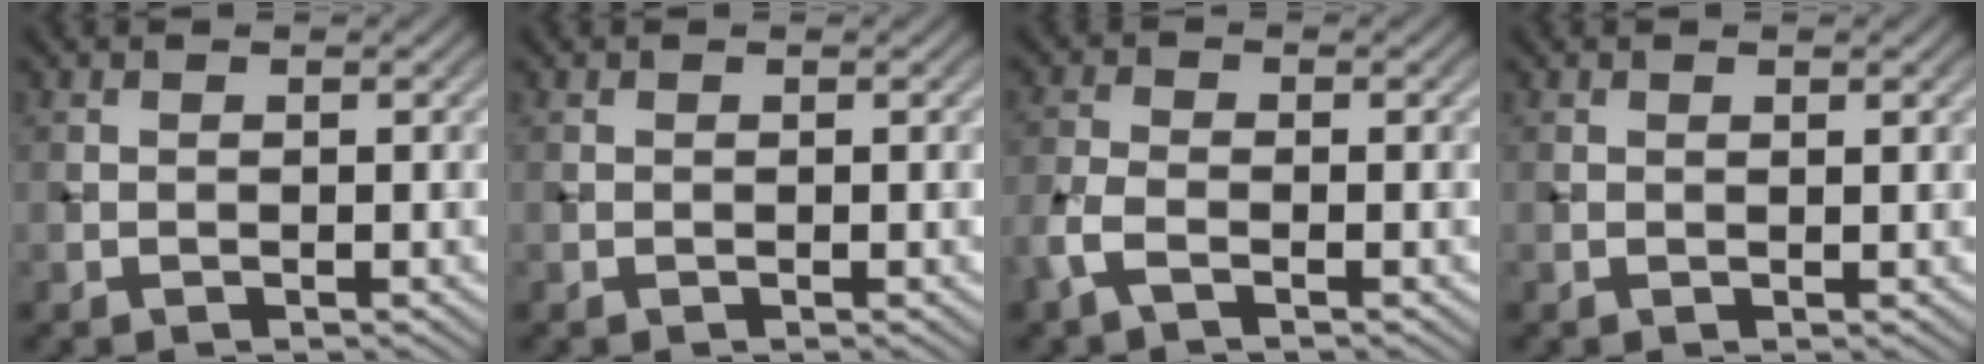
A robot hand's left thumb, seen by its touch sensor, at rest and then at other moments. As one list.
[{"total": 0.0}, {"total": 3.1, "force": [-1.7, 1.1, 2.3], "torque": [-0.062, -0.003, -0.045]}, {"total": 0.5, "force": [0.4, -0.1, 0.3], "torque": [-0.005, 0.002, 0.007]}]